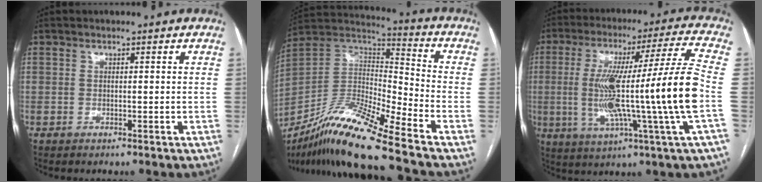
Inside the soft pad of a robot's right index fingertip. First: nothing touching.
{"total": 18.4, "force": [-13.6, 0.2, 12.3], "torque": [-0.246, -0.007, -0.250]}
{"total": 20.4, "force": [-2.2, -1.8, 20.2], "torque": [-0.337, 0.000, -0.050]}